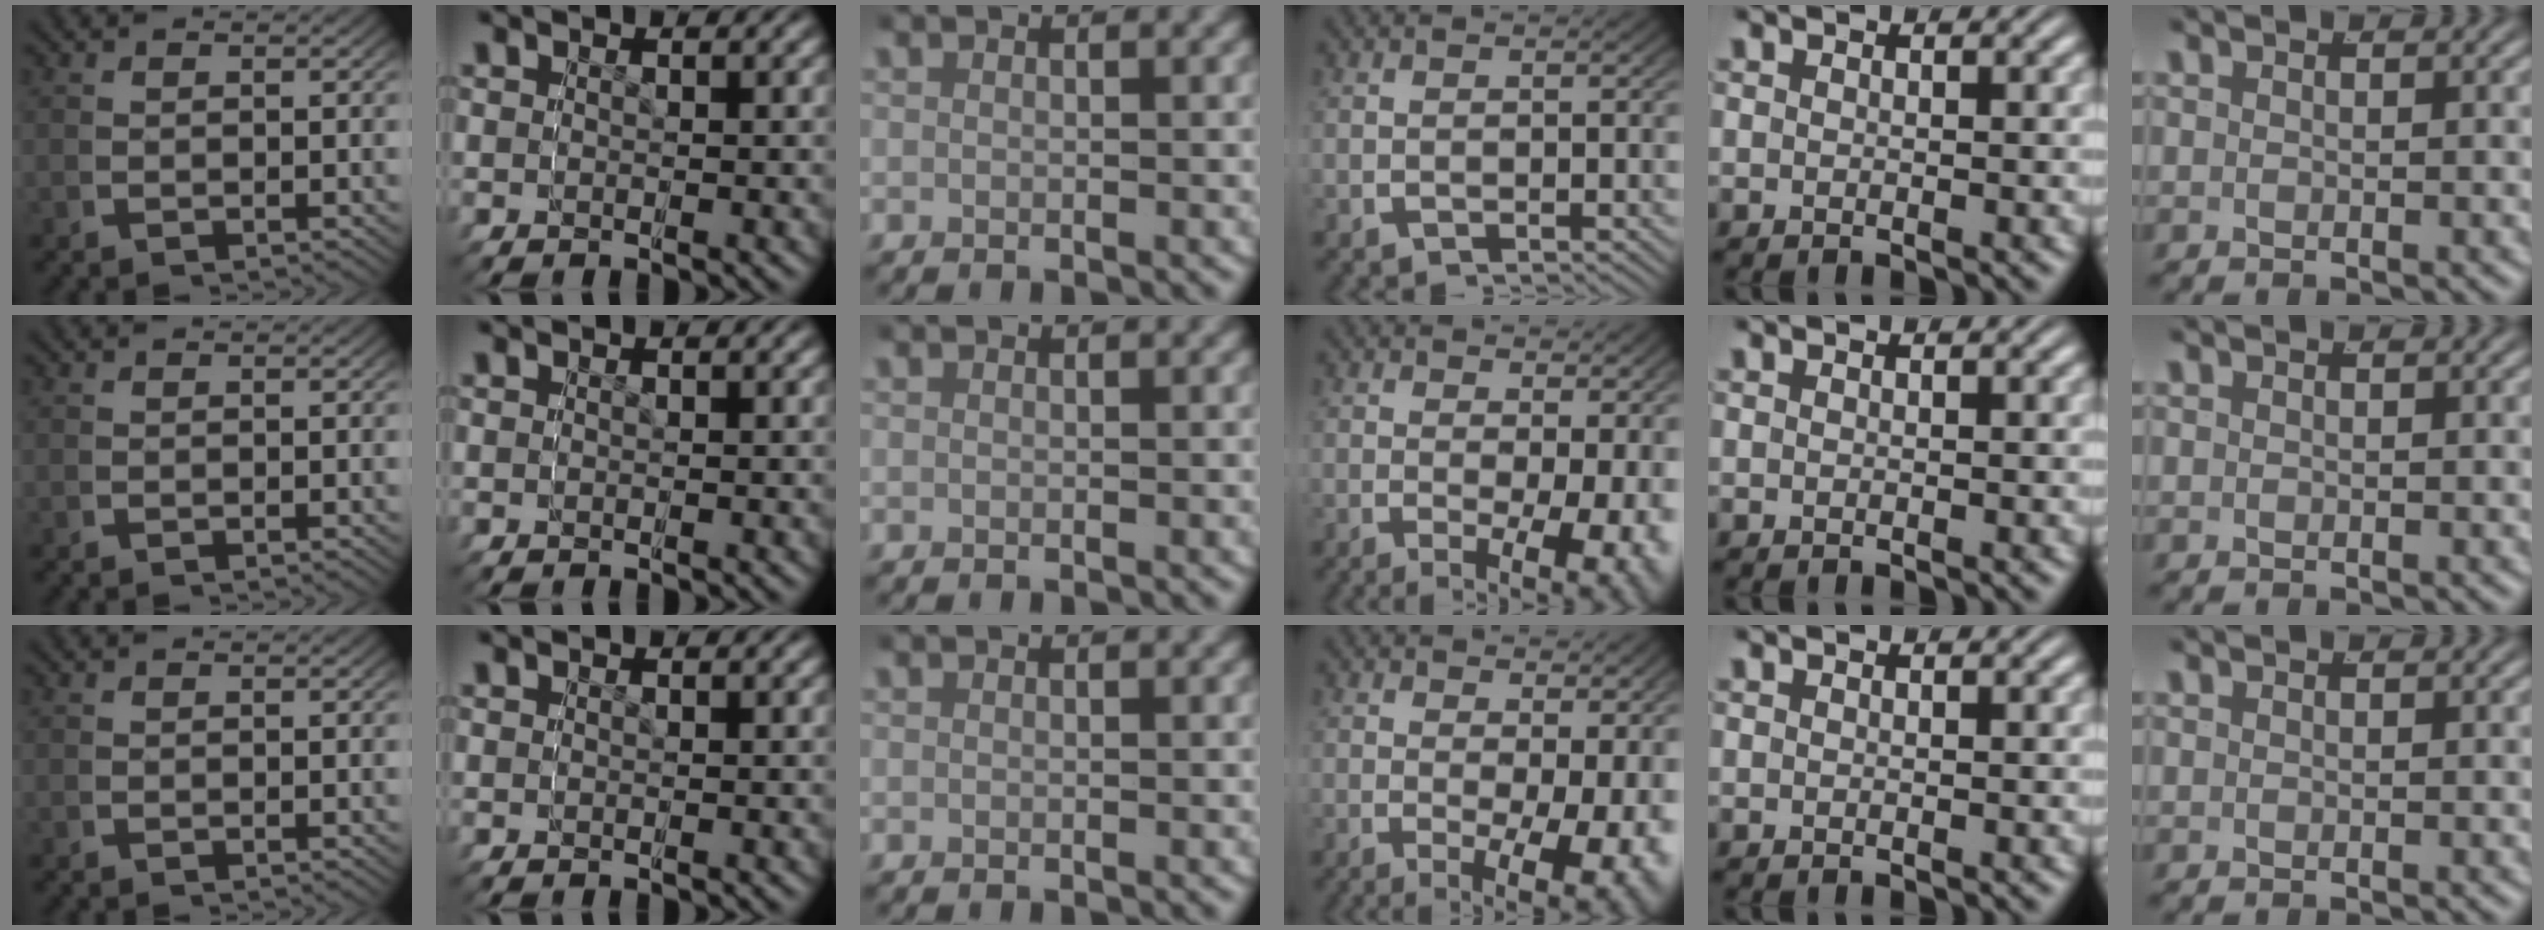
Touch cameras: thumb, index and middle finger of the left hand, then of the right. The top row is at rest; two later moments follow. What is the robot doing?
{"motion": "grasp_and_lifting", "object": "bottle"}